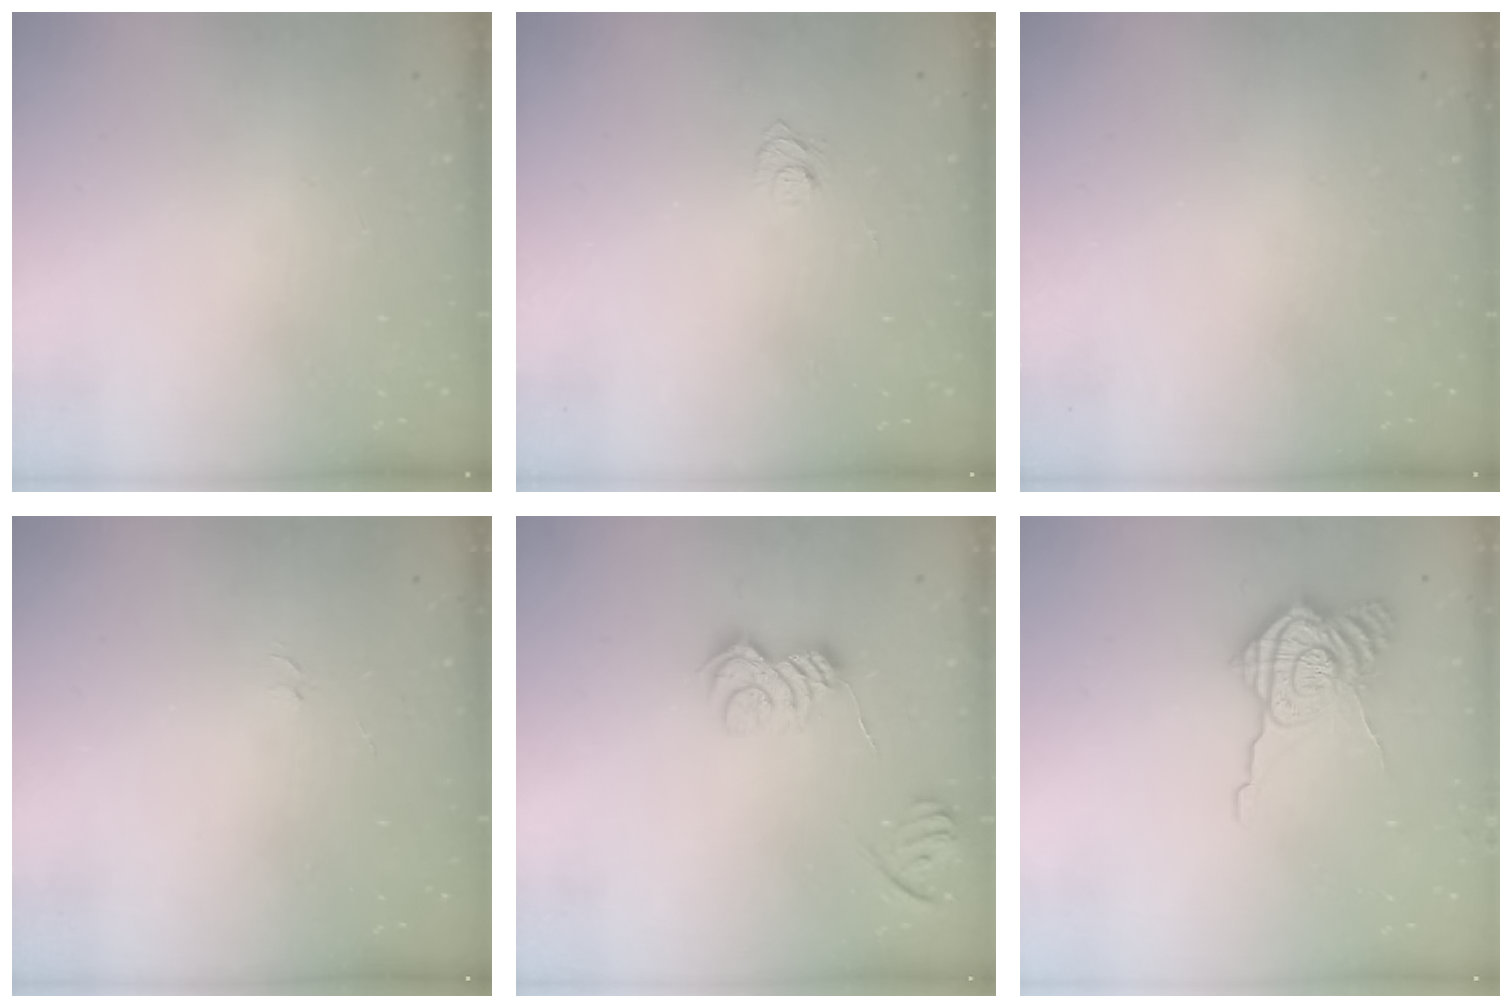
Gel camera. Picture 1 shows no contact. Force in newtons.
{"total": 5.8, "press": 5.7, "slide": 0.7}
{"total": 0.0}
{"total": 3.5, "press": 3.5, "slide": 0.3}
{"total": 8.5, "press": 8.5, "slide": 0.6}
{"total": 12.9, "press": 12.8, "slide": 1.3}